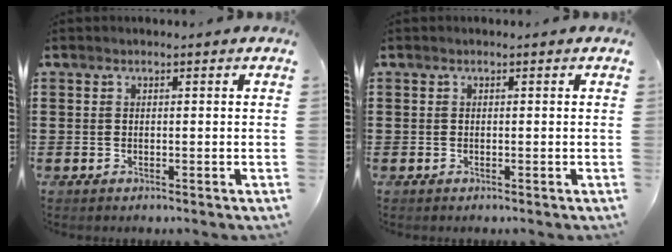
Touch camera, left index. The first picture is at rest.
{"total": 0.0}